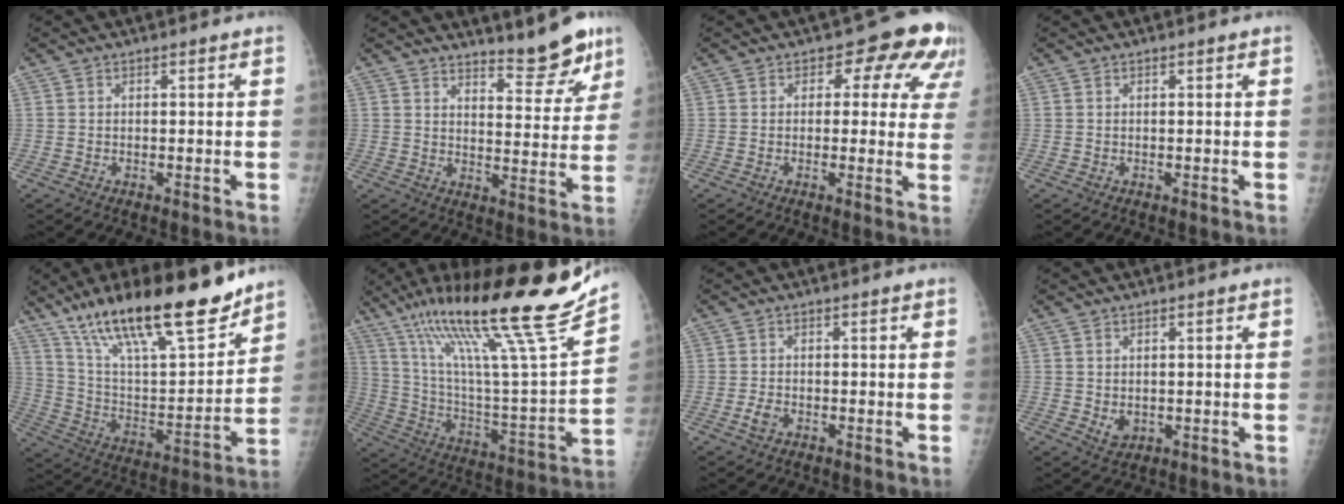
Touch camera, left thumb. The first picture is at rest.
{"total": 10.0, "force": [8.5, 2.4, 4.6], "torque": [-0.040, -0.068, 0.121]}
{"total": 9.8, "force": [4.5, 6.1, 6.3], "torque": [-0.015, -0.009, 0.031]}
{"total": 0.0}
{"total": 26.1, "force": [18.6, 6.9, 16.9], "torque": [-0.253, -0.070, 0.320]}
{"total": 29.9, "force": [21.2, 2.9, 20.8], "torque": [-0.327, -0.068, 0.358]}
{"total": 2.0, "force": [-0.9, 1.2, 1.3], "torque": [-0.028, 0.002, -0.019]}
{"total": 2.6, "force": [-0.1, 2.0, 1.7], "torque": [-0.019, -0.004, 0.008]}